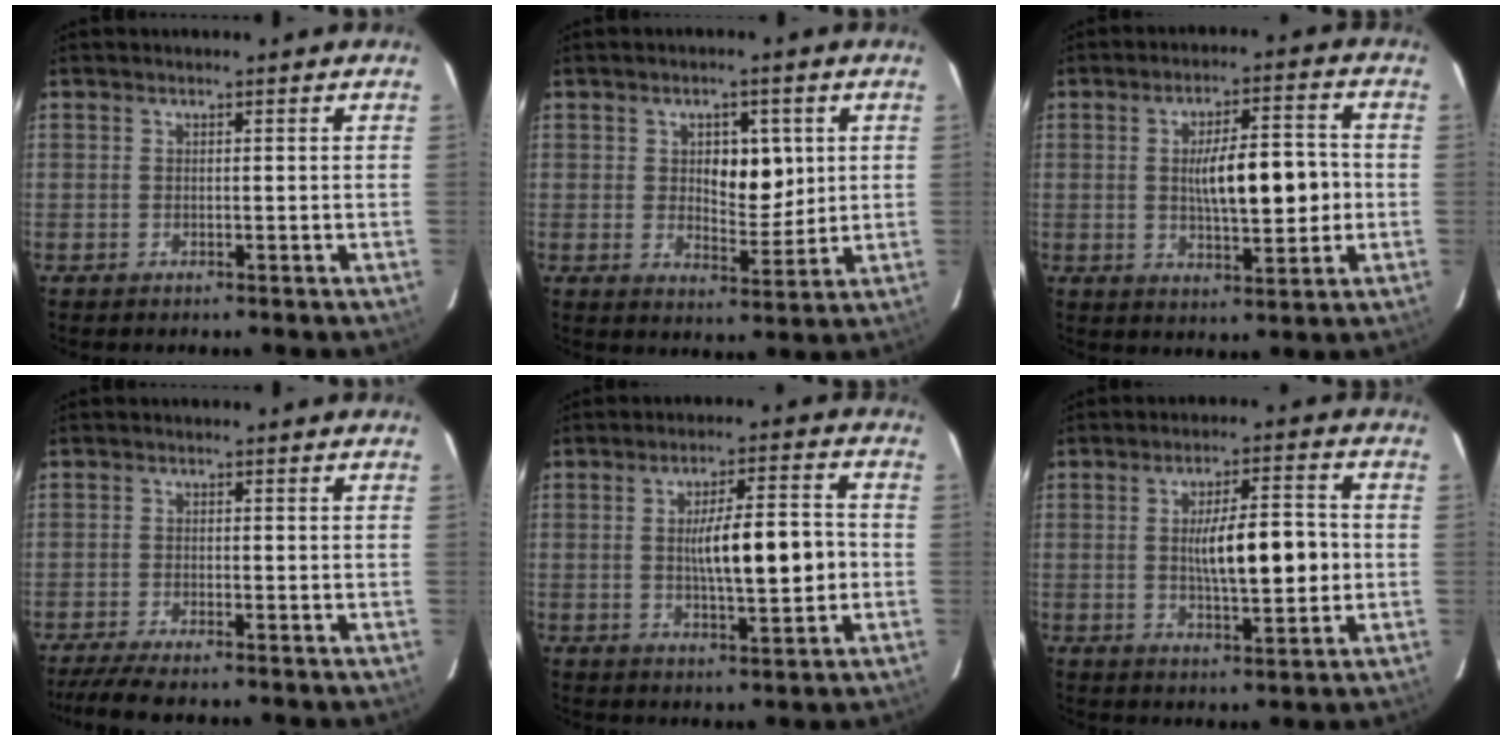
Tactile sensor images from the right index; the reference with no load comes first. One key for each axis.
{"total": 6.7, "fx": 1.7, "fy": 3.5, "fz": 5.5, "tx": -0.075, "ty": 0.003, "tz": 0.033}
{"total": 10.6, "fx": -0.2, "fy": 3.0, "fz": 10.2, "tx": -0.165, "ty": 0.015, "tz": 0.001}
{"total": 6.1, "fx": -5.1, "fy": 0.6, "fz": 3.4, "tx": -0.054, "ty": -0.015, "tz": -0.084}
{"total": 10.3, "fx": -0.5, "fy": 1.9, "fz": 10.2, "tx": -0.164, "ty": 0.013, "tz": -0.005}
{"total": 10.4, "fx": -0.1, "fy": 2.5, "fz": 10.1, "tx": -0.167, "ty": 0.010, "tz": 0.000}